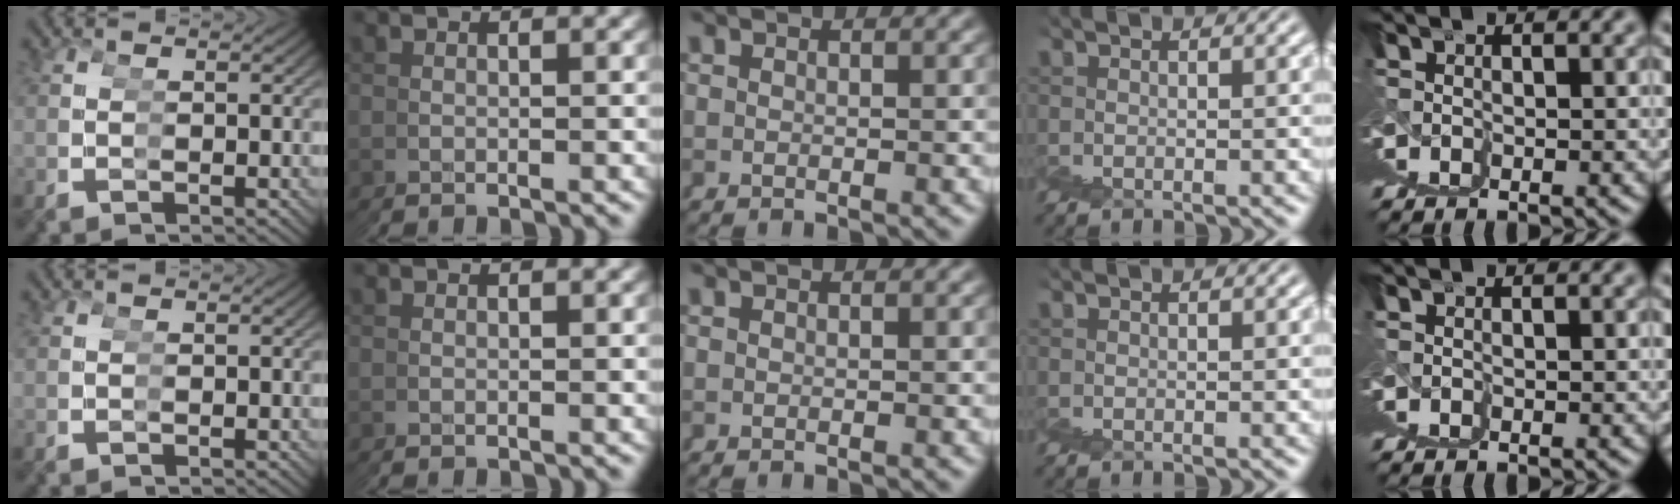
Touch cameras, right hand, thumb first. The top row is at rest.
{}